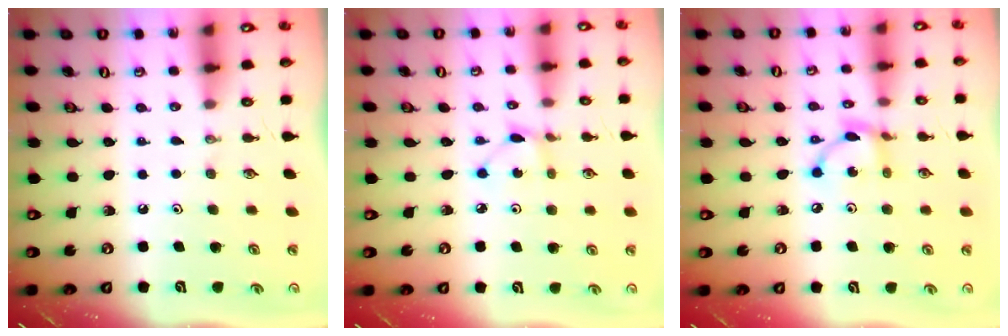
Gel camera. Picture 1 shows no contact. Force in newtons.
{"total": 1.5, "press": 1.5, "slide": 0.2}
{"total": 7.3, "press": 7.3, "slide": 0.2}